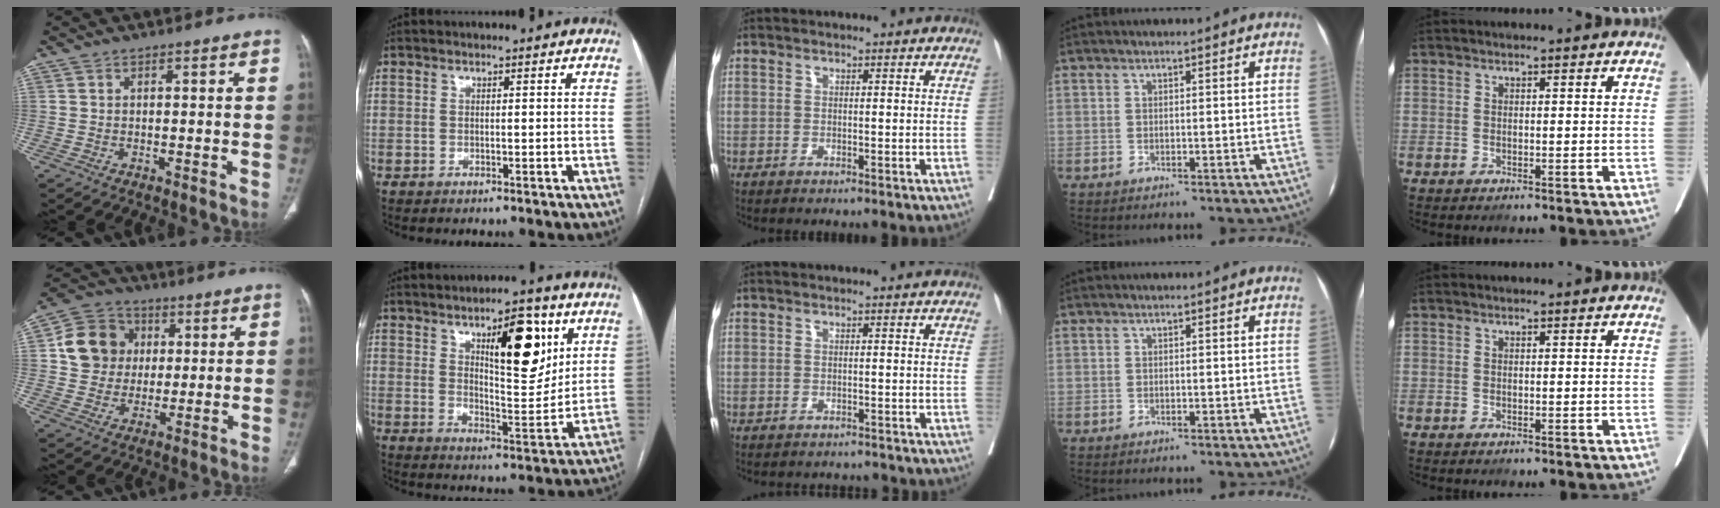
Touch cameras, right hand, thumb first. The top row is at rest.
{"thumb": {"total": 11.7, "force": [2.1, 10.5, 4.8], "torque": [-0.064, 0.008, 0.032]}, "index": {"total": 13.0, "force": [6.0, 3.9, 10.9], "torque": [-0.158, -0.003, 0.098]}, "middle": {"total": 3.8, "force": [-3.7, 1.0, 0.1], "torque": [0.004, -0.004, -0.046]}}